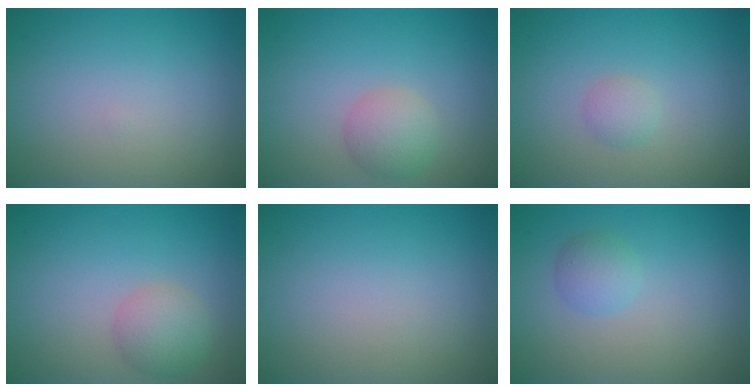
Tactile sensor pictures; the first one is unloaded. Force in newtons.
{"total": 2.7, "press": 2.7, "slide": 0.2}
{"total": 1.2, "press": 1.2, "slide": 0.0}
{"total": 2.9, "press": 2.9, "slide": 0.2}
{"total": 0.0}
{"total": 1.7, "press": 1.7, "slide": 0.0}